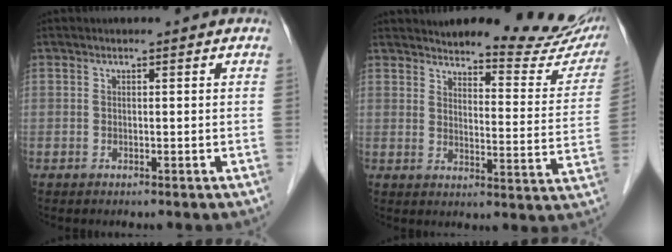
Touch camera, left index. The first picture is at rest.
{"total": 17.6, "force": [16.3, 3.4, 5.9], "torque": [-0.055, -0.068, 0.179]}